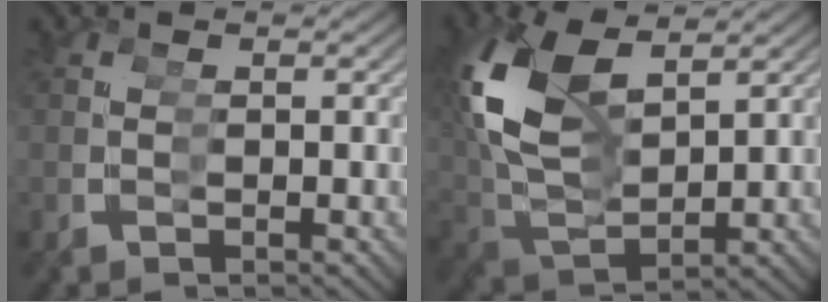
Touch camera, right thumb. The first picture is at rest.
{"total": 9.6, "force": [2.0, 6.6, 6.7], "torque": [-0.167, -0.025, 0.048]}